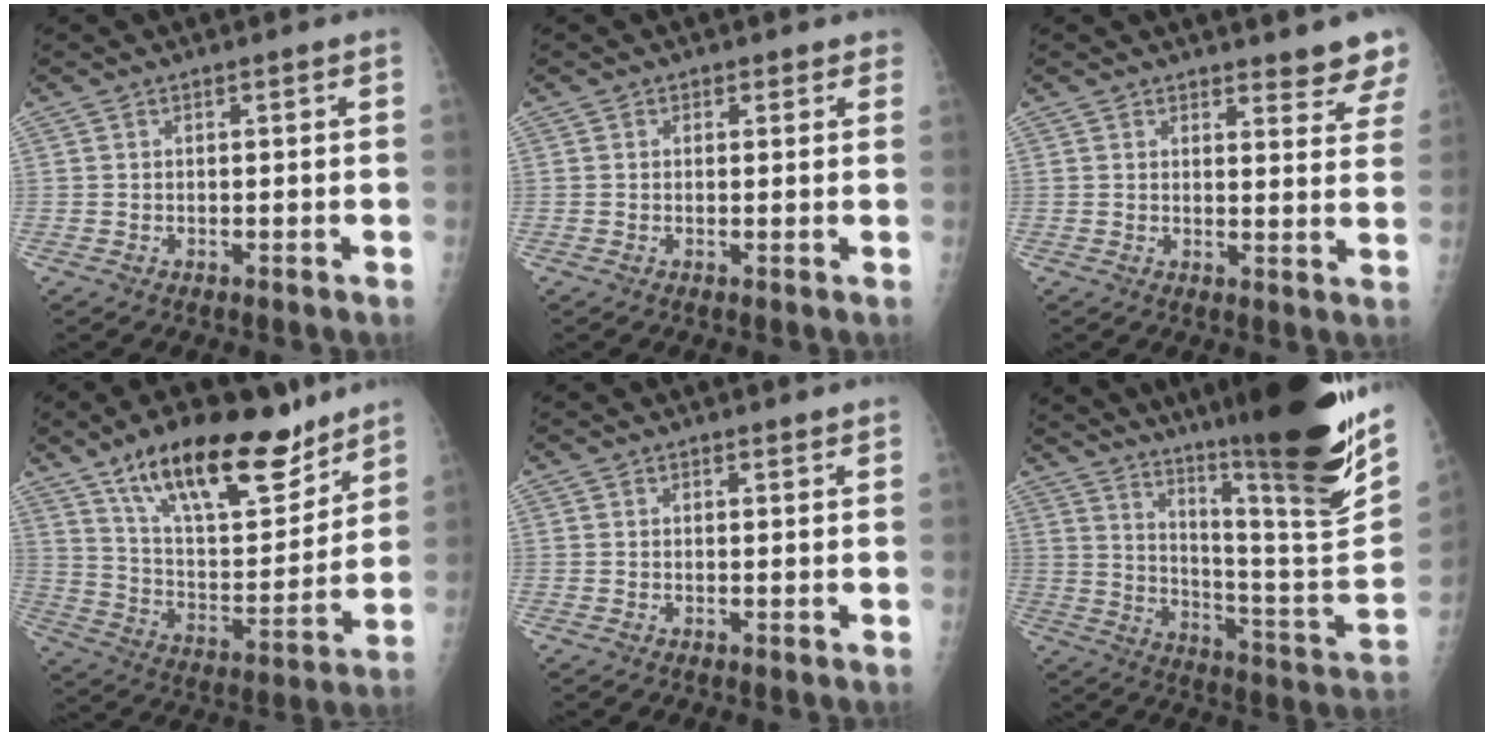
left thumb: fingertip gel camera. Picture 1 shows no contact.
{"total": 1.6, "force": [0.9, 1.2, 0.2], "torque": [0.021, -0.003, 0.004]}
{"total": 6.7, "force": [6.1, 1.8, 1.9], "torque": [0.014, -0.039, 0.052]}
{"total": 23.1, "force": [15.9, 8.6, 14.4], "torque": [-0.193, -0.064, 0.270]}
{"total": 0.5, "force": [0.5, 0.2, 0.0], "torque": [-0.003, -0.005, 0.005]}
{"total": 31.3, "force": [21.4, 3.3, 22.6], "torque": [-0.311, -0.116, 0.318]}